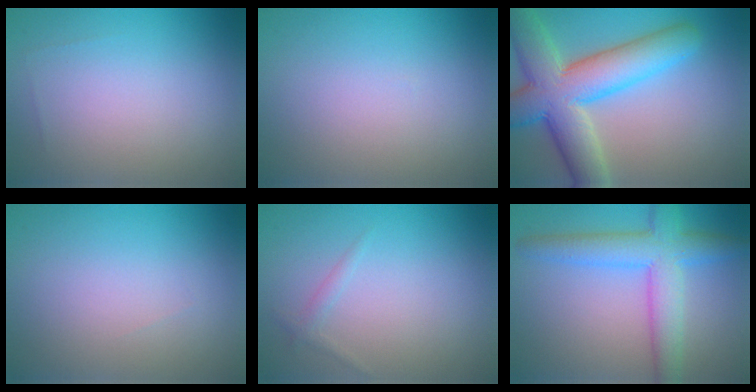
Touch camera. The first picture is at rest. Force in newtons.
{"total": 0.0}
{"total": 10.1, "press": 10.0, "slide": 0.7}
{"total": 0.0}
{"total": 0.9, "press": 0.9, "slide": 0.0}
{"total": 6.1, "press": 6.1, "slide": 0.2}